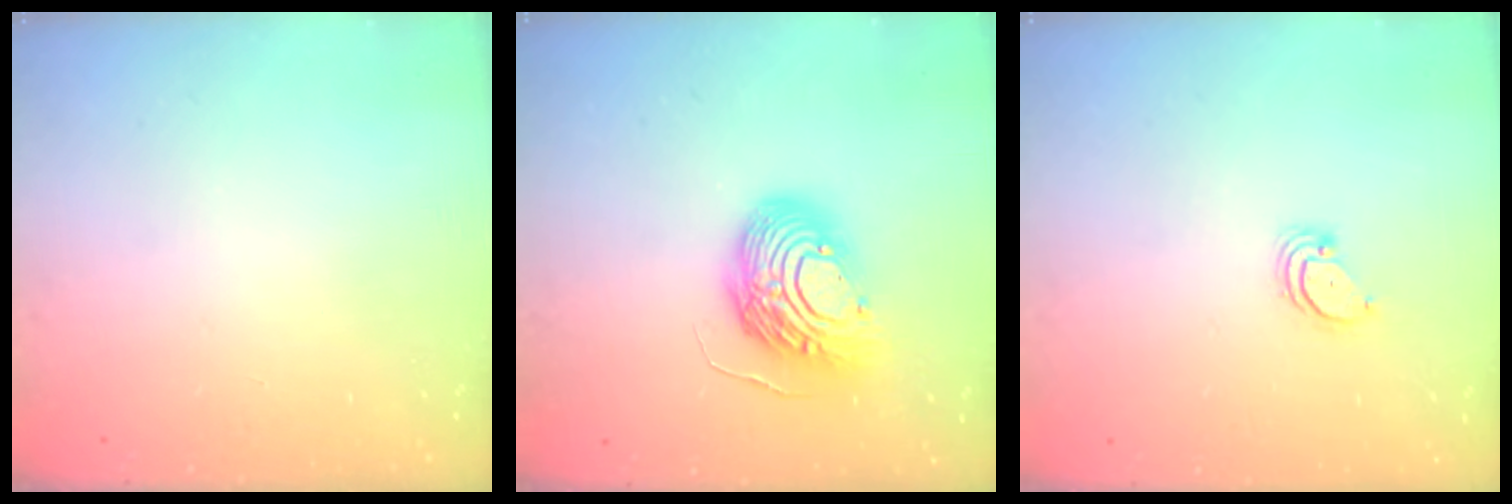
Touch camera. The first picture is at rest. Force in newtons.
{"total": 15.7, "press": 15.7, "slide": 1.3}
{"total": 2.2, "press": 2.2, "slide": 0.3}